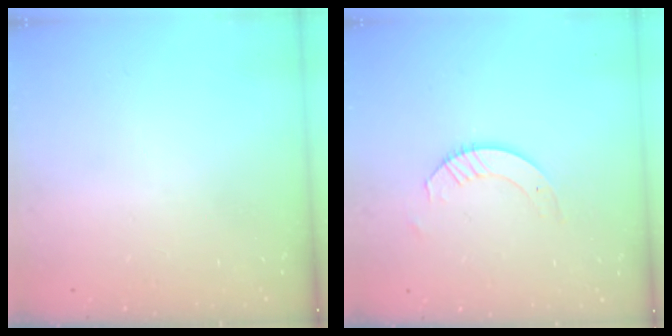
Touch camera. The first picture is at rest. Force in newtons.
{"total": 3.8, "press": 3.8, "slide": 0.4}